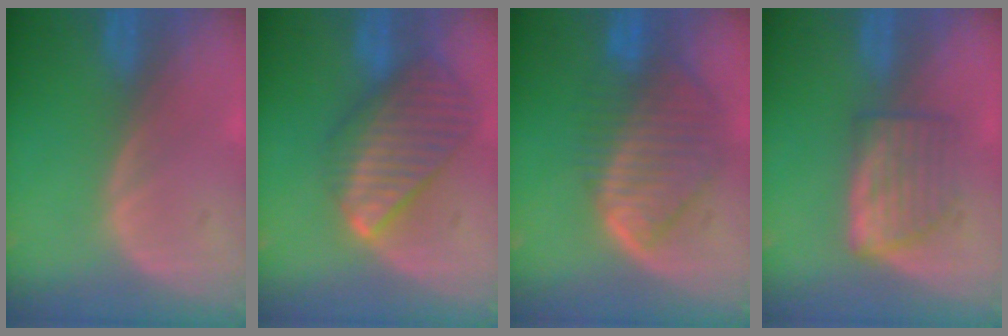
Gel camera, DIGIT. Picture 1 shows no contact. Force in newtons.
{"total": 9.7, "press": 8.5, "slide": 4.7}
{"total": 9.4, "press": 8.2, "slide": 4.7}
{"total": 5.8, "press": 5.4, "slide": 2.1}